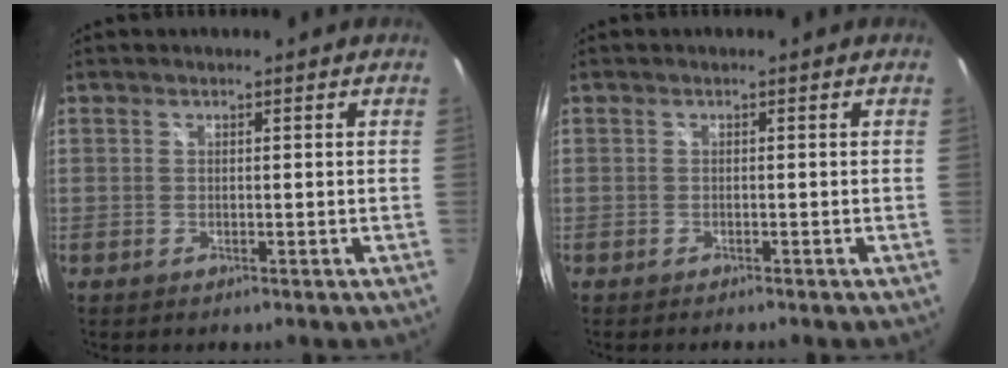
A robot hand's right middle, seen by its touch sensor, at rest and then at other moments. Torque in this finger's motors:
{"motor_torque": [-0.24, -0.06, 0.05, -0.01]}